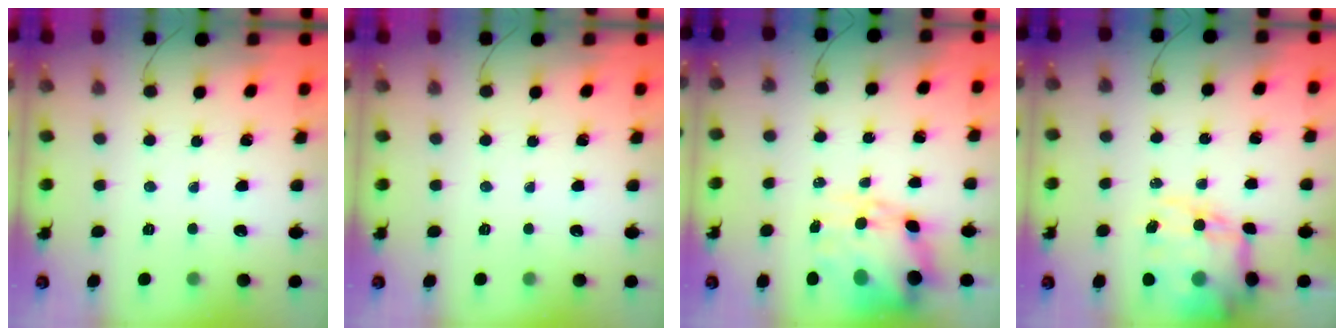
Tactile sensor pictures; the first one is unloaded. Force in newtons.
{"total": 0.0}
{"total": 12.9, "press": 12.4, "slide": 3.8}
{"total": 18.1, "press": 17.6, "slide": 4.2}